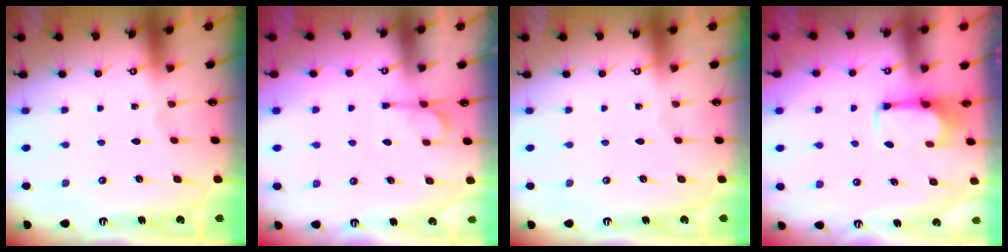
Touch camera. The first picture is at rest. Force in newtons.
{"total": 2.8, "press": 2.4, "slide": 1.5}
{"total": 0.0}
{"total": 2.8, "press": 2.6, "slide": 1.0}